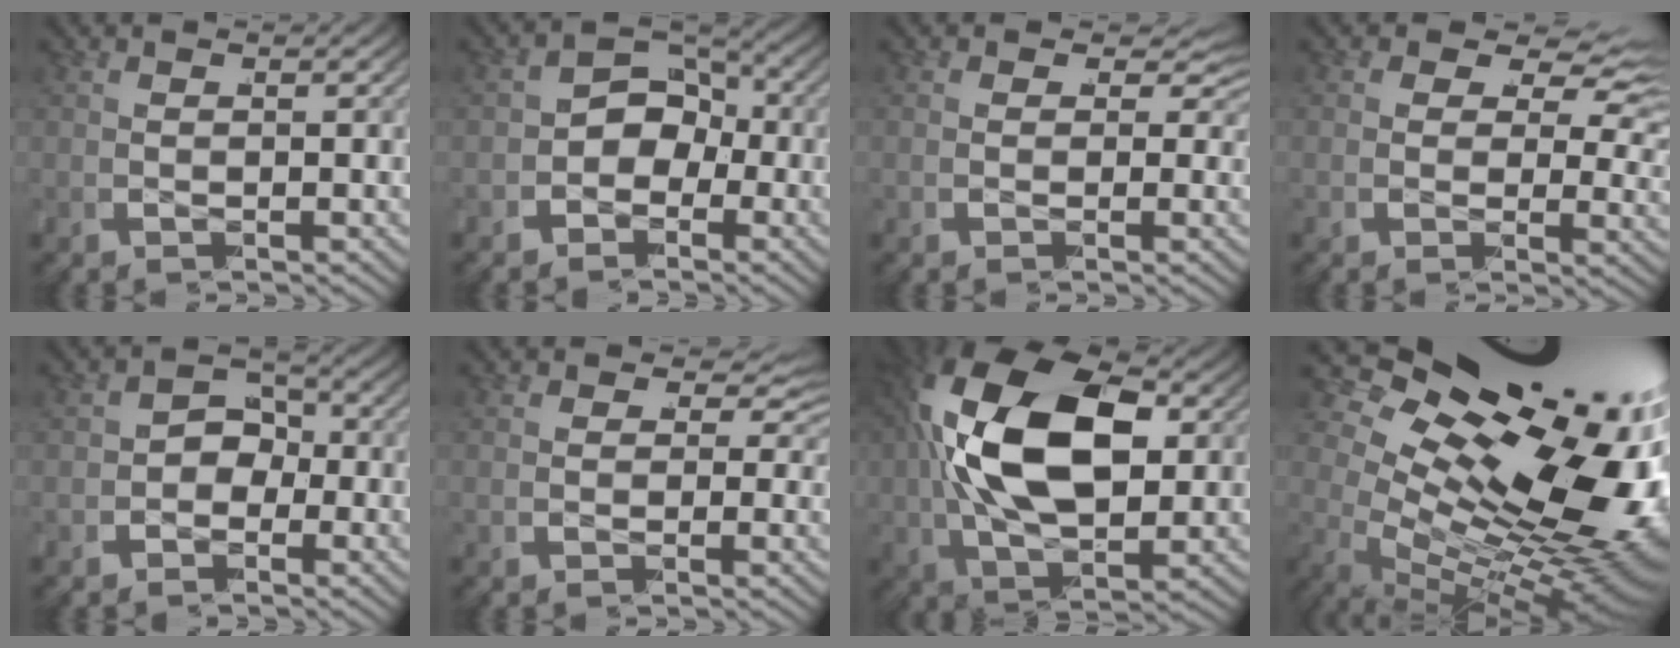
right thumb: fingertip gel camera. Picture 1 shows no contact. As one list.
[{"total": 6.9, "force": [-1.2, 5.1, 4.5], "torque": [-0.083, -0.008, -0.021]}, {"total": 3.0, "force": [0.3, 2.1, 2.2], "torque": [-0.033, -0.009, 0.006]}, {"total": 6.4, "force": [1.9, 3.9, 4.8], "torque": [-0.063, 0.002, 0.023]}, {"total": 4.8, "force": [-1.0, 3.9, 2.7], "torque": [-0.052, -0.007, -0.019]}, {"total": 3.2, "force": [0.3, 2.1, 2.3], "torque": [-0.035, -0.009, 0.006]}, {"total": 17.2, "force": [0.6, 10.6, 13.6], "torque": [-0.298, -0.028, 0.021]}, {"total": 27.9, "force": [1.4, 16.8, 22.2], "torque": [-0.339, -0.030, 0.026]}]